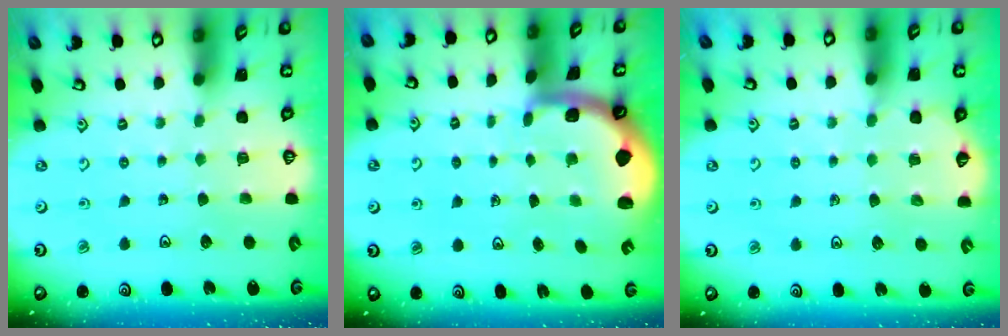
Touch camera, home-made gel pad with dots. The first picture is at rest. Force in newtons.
{"total": 1.3, "press": 1.3, "slide": 0.3}
{"total": 4.2, "press": 4.0, "slide": 1.2}